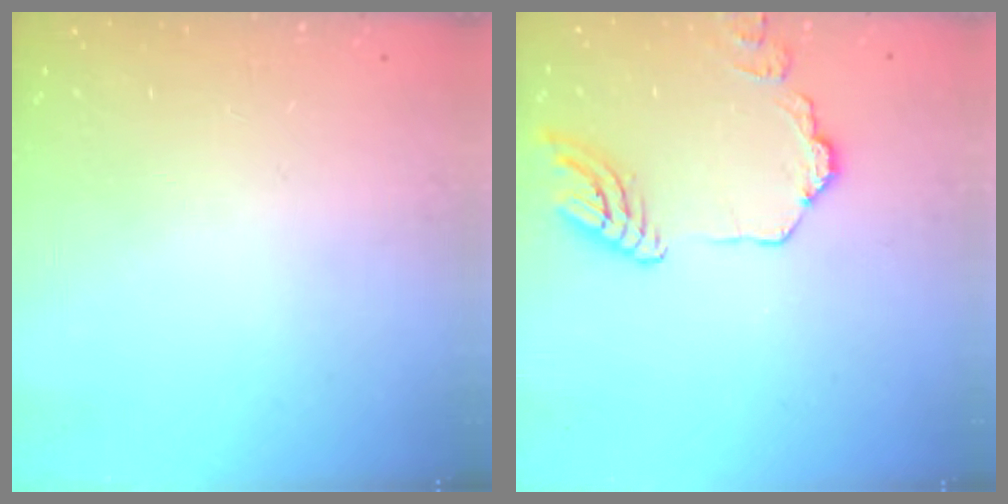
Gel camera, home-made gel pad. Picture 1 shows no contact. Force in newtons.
{"total": 12.2, "press": 12.2, "slide": 0.5}